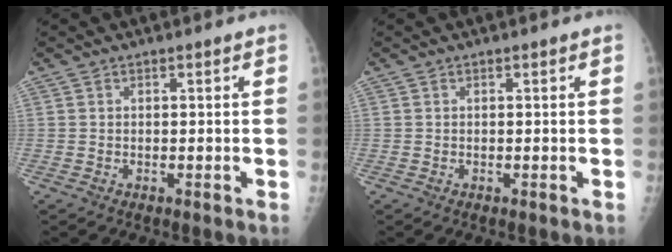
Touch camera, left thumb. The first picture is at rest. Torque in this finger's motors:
{"motor_torque": [-0.22, 0.16, -0.14, -0.02, 0.00]}